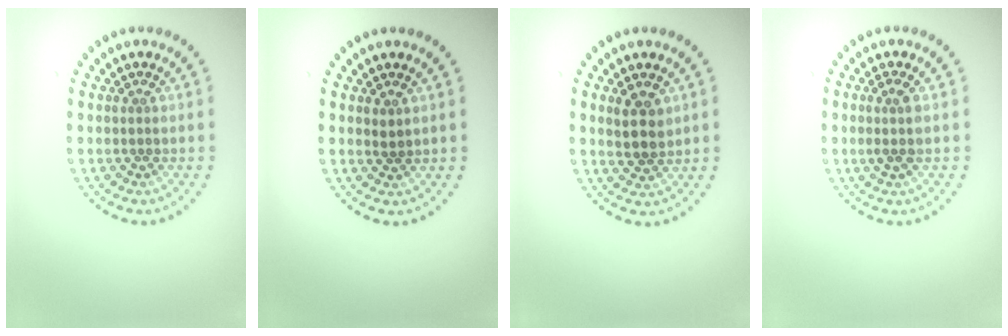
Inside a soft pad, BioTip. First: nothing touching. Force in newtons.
{"total": 0.7, "press": 0.7, "slide": 0.2}
{"total": 2.6, "press": 2.5, "slide": 0.9}
{"total": 1.6, "press": 1.3, "slide": 0.8}